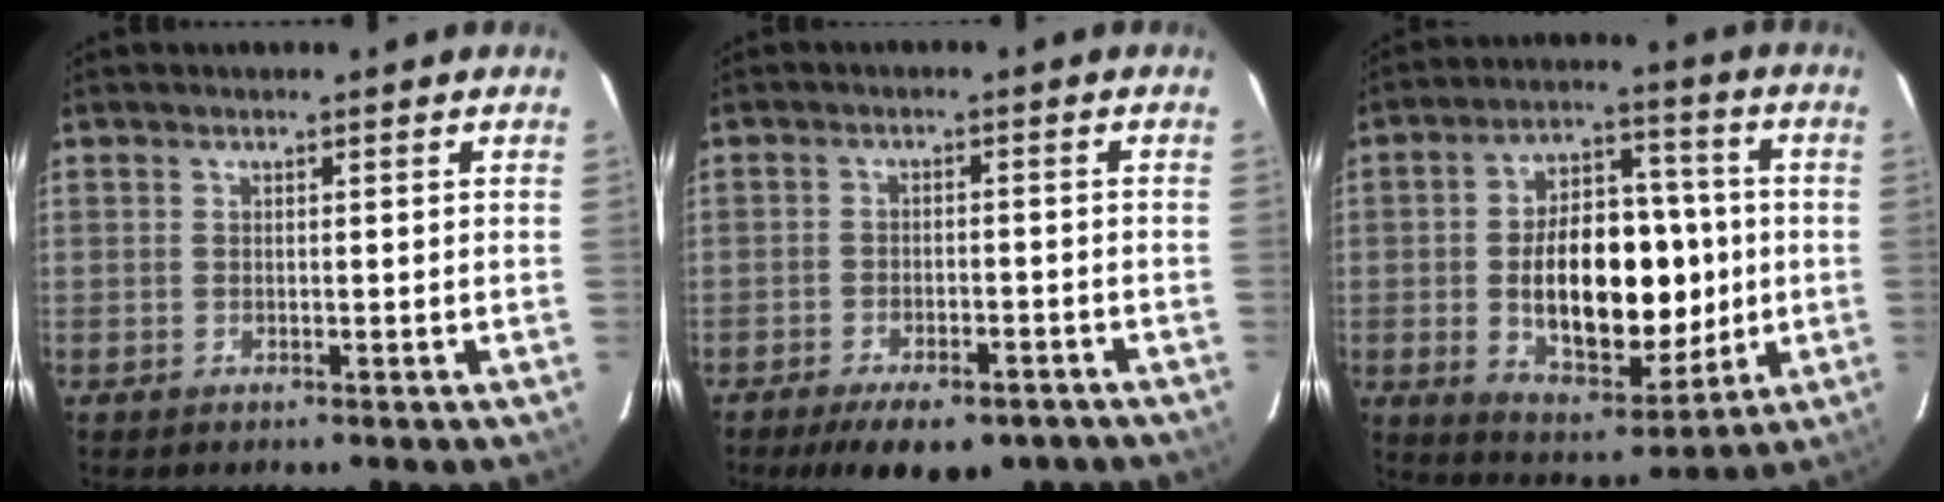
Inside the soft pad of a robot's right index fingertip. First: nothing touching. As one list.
[{"total": 11.9, "force": [-8.8, 4.7, 6.5], "torque": [-0.135, -0.016, -0.119]}, {"total": 19.2, "force": [-1.6, 11.0, 15.7], "torque": [-0.272, 0.015, -0.009]}]